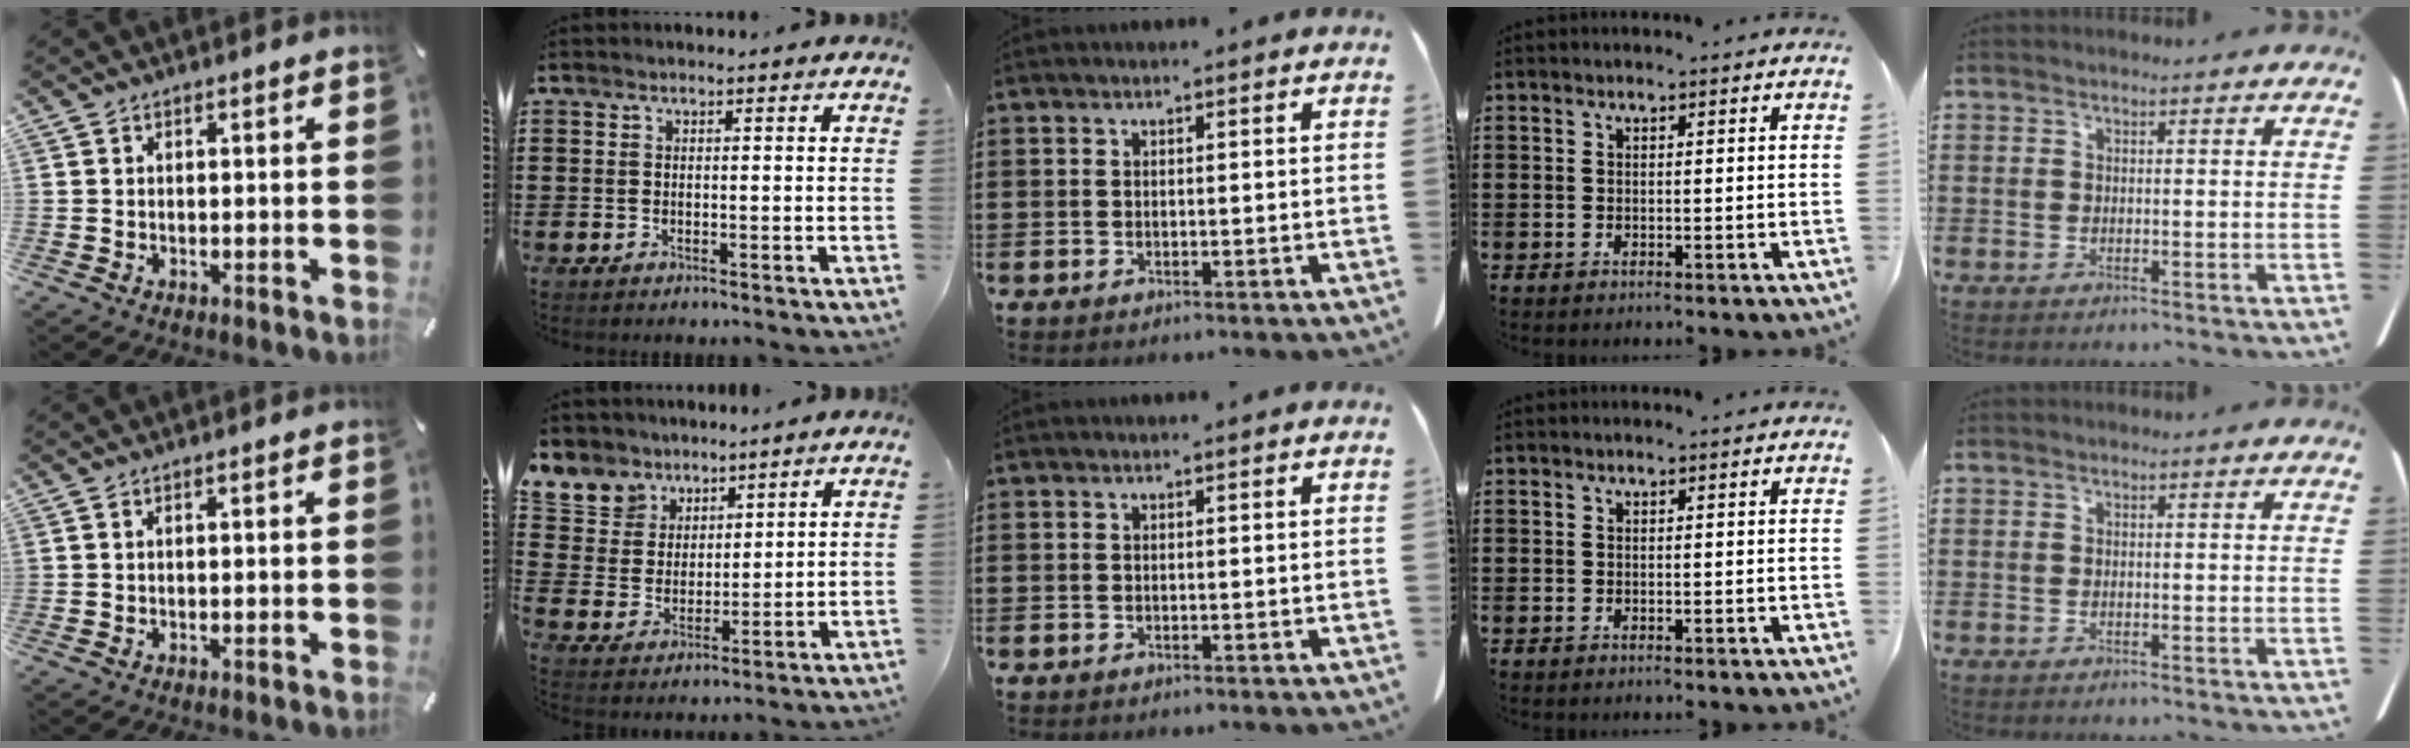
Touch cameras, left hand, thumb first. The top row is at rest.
{"thumb": {"total": 0.5, "force": [0.4, 0.0, 0.4], "torque": [-0.007, -0.001, 0.007]}, "index": {"total": 7.4, "force": [5.6, 4.8, 0.3], "torque": [-0.053, -0.027, 0.108]}}